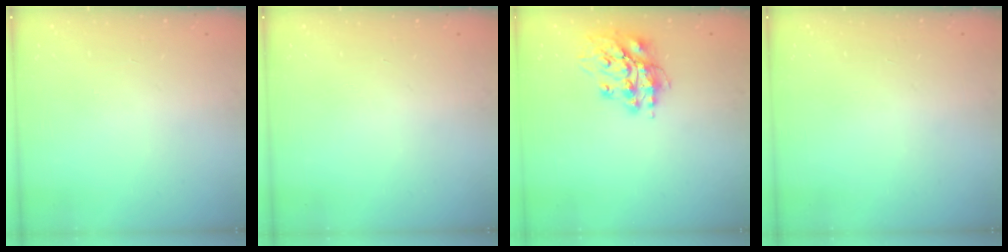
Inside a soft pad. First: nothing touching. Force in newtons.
{"total": 0.0}
{"total": 13.9, "press": 13.7, "slide": 2.0}
{"total": 0.0}